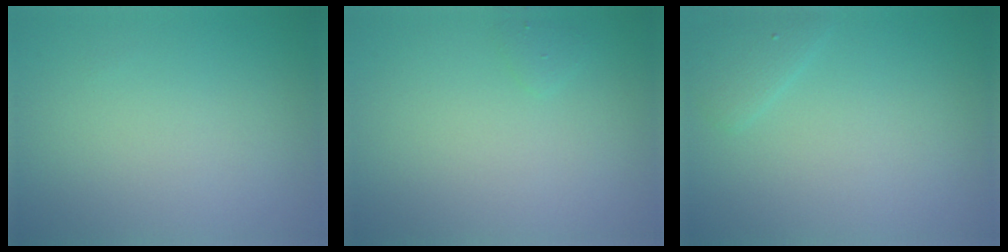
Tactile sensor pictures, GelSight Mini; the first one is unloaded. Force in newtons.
{"total": 0.6, "press": 0.6, "slide": 0.1}
{"total": 1.4, "press": 1.4, "slide": 0.1}